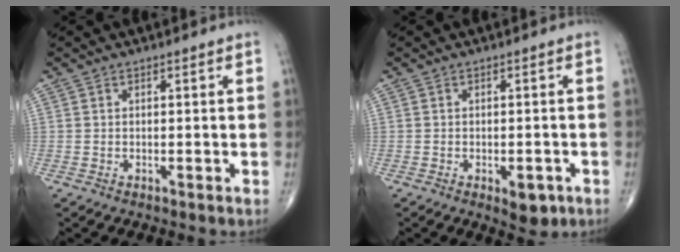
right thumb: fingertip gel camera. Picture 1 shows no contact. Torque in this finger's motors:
{"motor_torque": [0.65, 0.73, 0.31, -0.51, 0.00]}